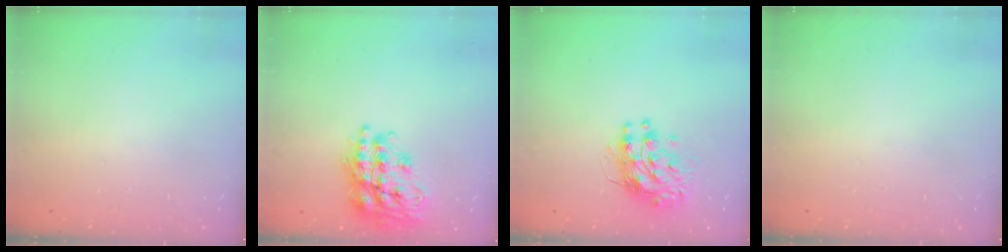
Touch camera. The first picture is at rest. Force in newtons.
{"total": 20.7, "press": 20.6, "slide": 1.6}
{"total": 9.1, "press": 9.1, "slide": 0.8}
{"total": 0.0}